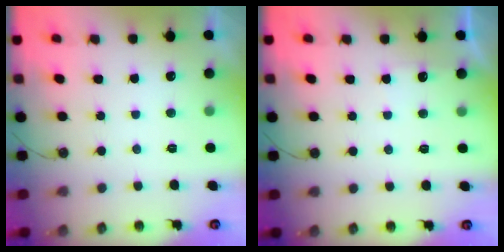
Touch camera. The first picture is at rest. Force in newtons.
{"total": 2.8, "press": 2.7, "slide": 0.4}